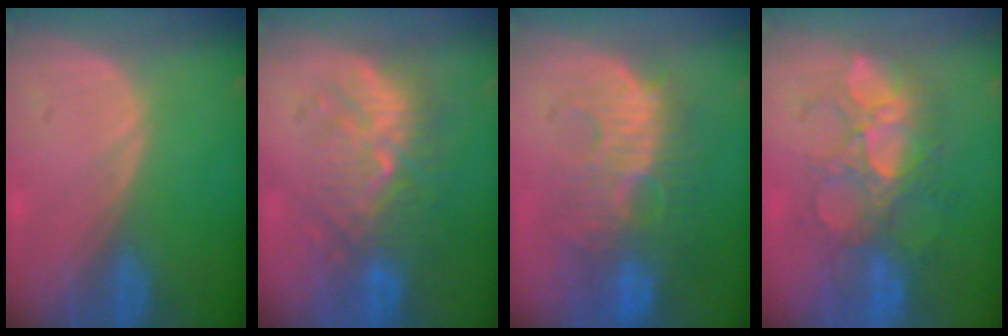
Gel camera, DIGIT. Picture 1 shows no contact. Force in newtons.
{"total": 9.5, "press": 9.0, "slide": 3.0}
{"total": 10.8, "press": 9.9, "slide": 4.2}
{"total": 9.1, "press": 8.9, "slide": 1.8}